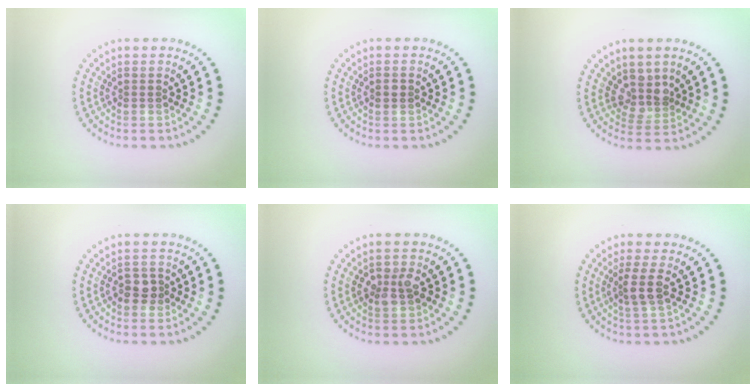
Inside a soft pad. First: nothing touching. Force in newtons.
{"total": 1.1, "press": 1.1, "slide": 0.0}
{"total": 2.5, "press": 1.9, "slide": 1.6}
{"total": 1.8, "press": 1.8, "slide": 0.5}
{"total": 2.4, "press": 2.4, "slide": 0.1}
{"total": 2.1, "press": 1.7, "slide": 1.1}